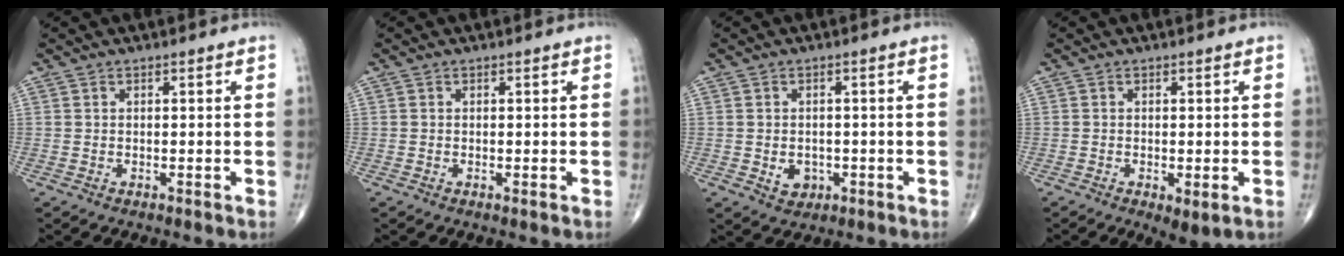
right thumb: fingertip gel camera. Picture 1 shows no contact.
{"total": 0.0}
{"total": 3.3, "force": [-0.8, 2.7, 1.7], "torque": [-0.013, 0.003, -0.001]}
{"total": 4.0, "force": [-1.3, 1.5, 3.4], "torque": [-0.055, -0.008, -0.014]}